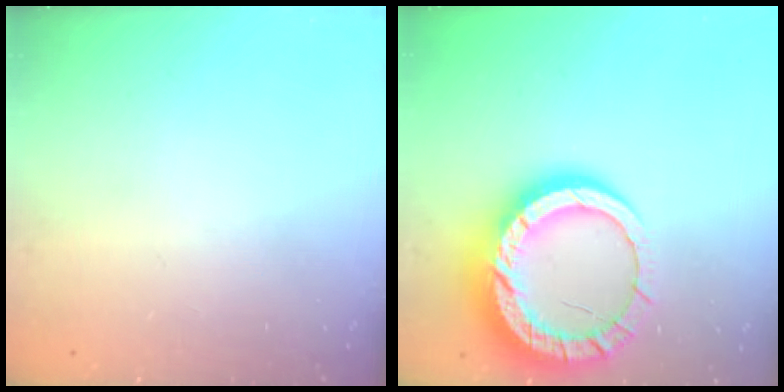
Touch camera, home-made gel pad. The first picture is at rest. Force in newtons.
{"total": 18.7, "press": 18.6, "slide": 1.5}